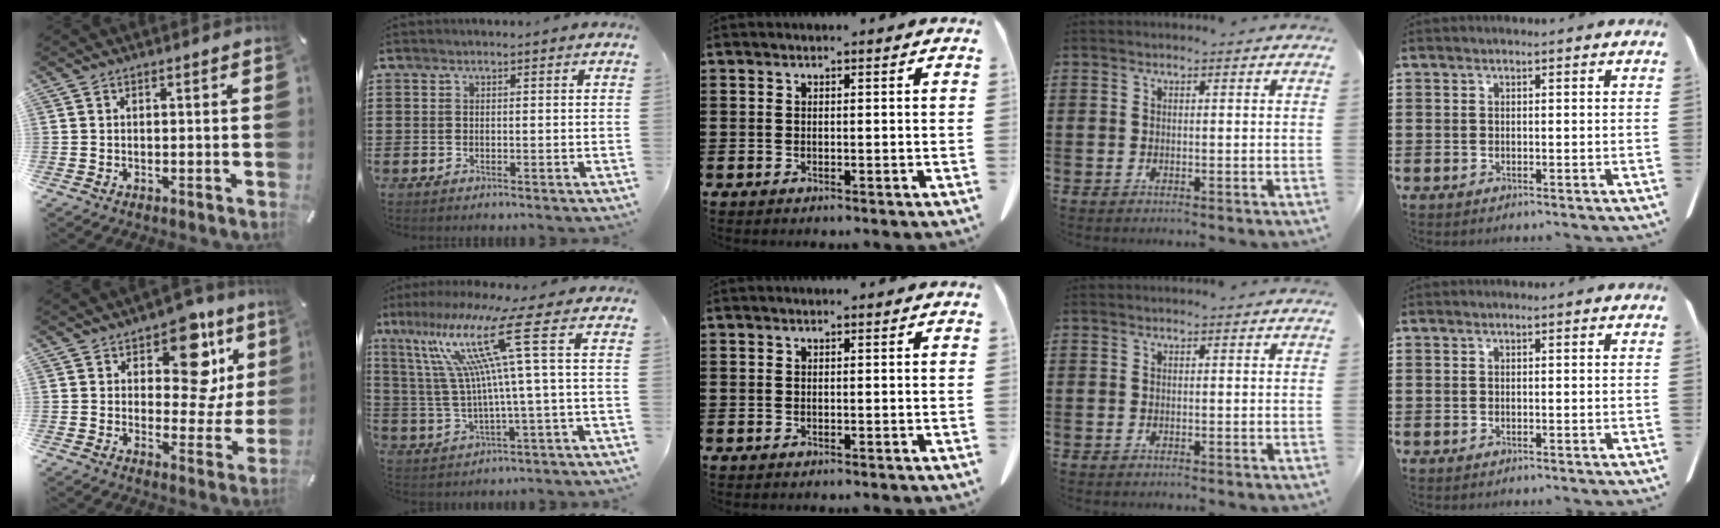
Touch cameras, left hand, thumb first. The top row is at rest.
{"thumb": {"total": 15.2, "force": [8.1, 8.3, 9.9], "torque": [-0.129, -0.049, 0.134]}, "index": {"total": 15.6, "force": [5.4, -0.2, 14.6], "torque": [-0.323, -0.024, 0.062]}}